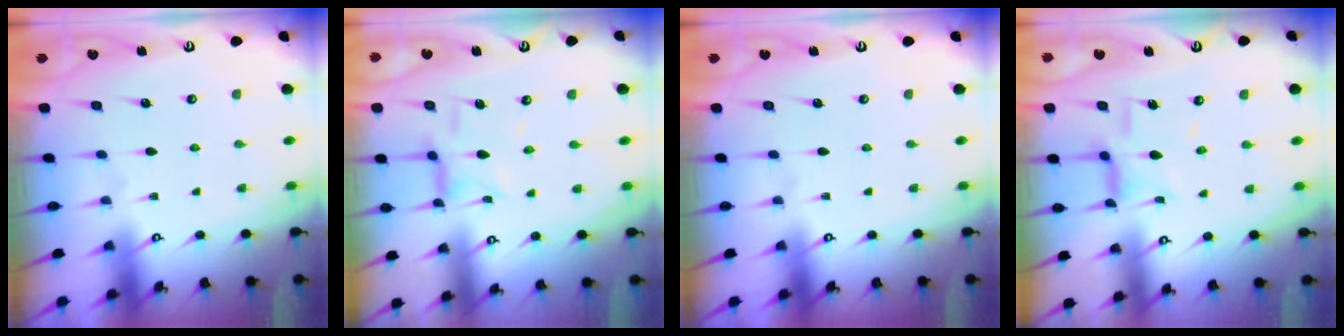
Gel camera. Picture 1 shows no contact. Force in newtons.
{"total": 3.6, "press": 3.6, "slide": 0.4}
{"total": 0.0}
{"total": 9.3, "press": 9.3, "slide": 0.8}